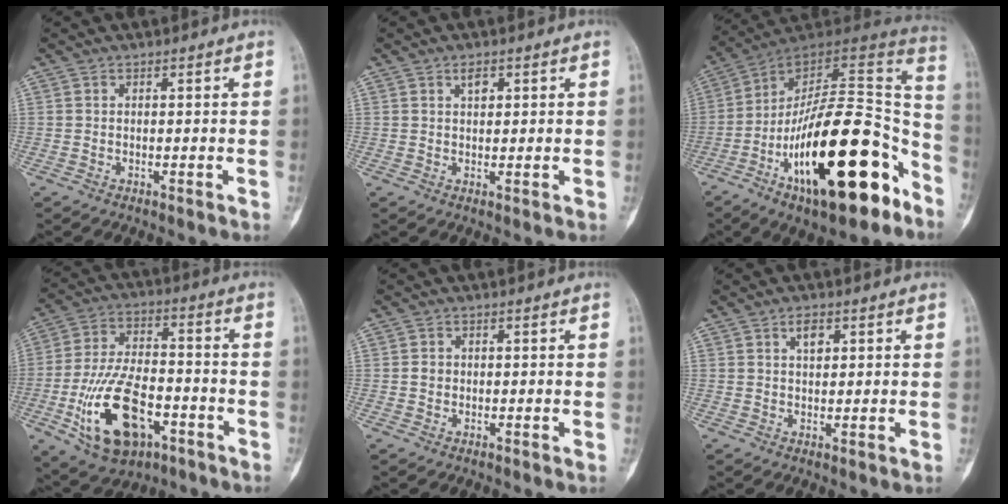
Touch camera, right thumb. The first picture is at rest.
{"total": 2.3, "force": [1.1, 1.3, 1.6], "torque": [-0.022, -0.005, 0.018]}
{"total": 29.5, "force": [-13.5, 11.9, 23.3], "torque": [-0.324, 0.077, -0.210]}
{"total": 17.9, "force": [-6.8, 9.8, 13.3], "torque": [-0.234, 0.032, -0.112]}
{"total": 1.4, "force": [0.0, 1.3, 0.6], "torque": [-0.007, 0.004, 0.000]}
{"total": 3.1, "force": [1.4, 1.7, 2.2], "torque": [-0.029, -0.007, 0.023]}